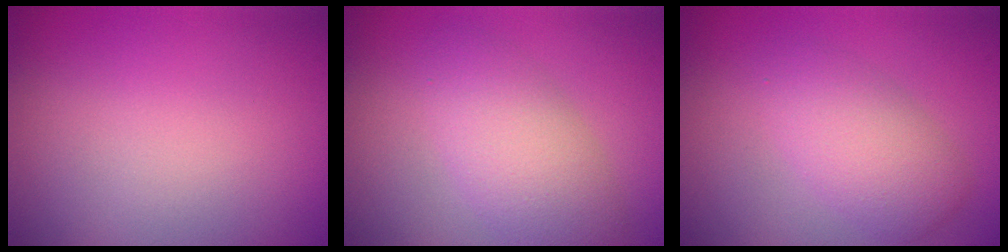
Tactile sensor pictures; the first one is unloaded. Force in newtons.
{"total": 4.3, "press": 4.3, "slide": 0.1}
{"total": 3.6, "press": 3.6, "slide": 0.1}